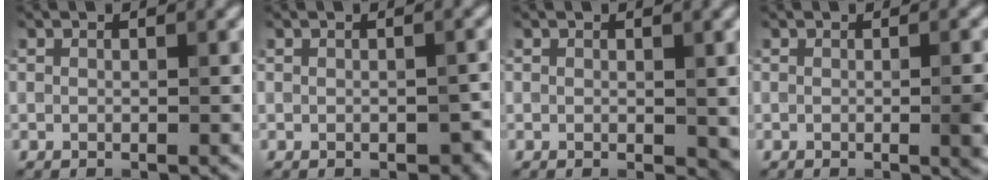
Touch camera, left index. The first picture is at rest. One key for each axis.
{"total": 1.8, "fx": -0.6, "fy": 1.1, "fz": 1.2, "tx": -0.021, "ty": -0.007, "tz": -0.003}
{"total": 1.6, "fx": 0.0, "fy": 0.9, "fz": 1.3, "tx": -0.014, "ty": -0.004, "tz": 0.003}
{"total": 2.9, "fx": -0.3, "fy": 0.7, "fz": 2.8, "tx": -0.029, "ty": 0.000, "tz": -0.005}